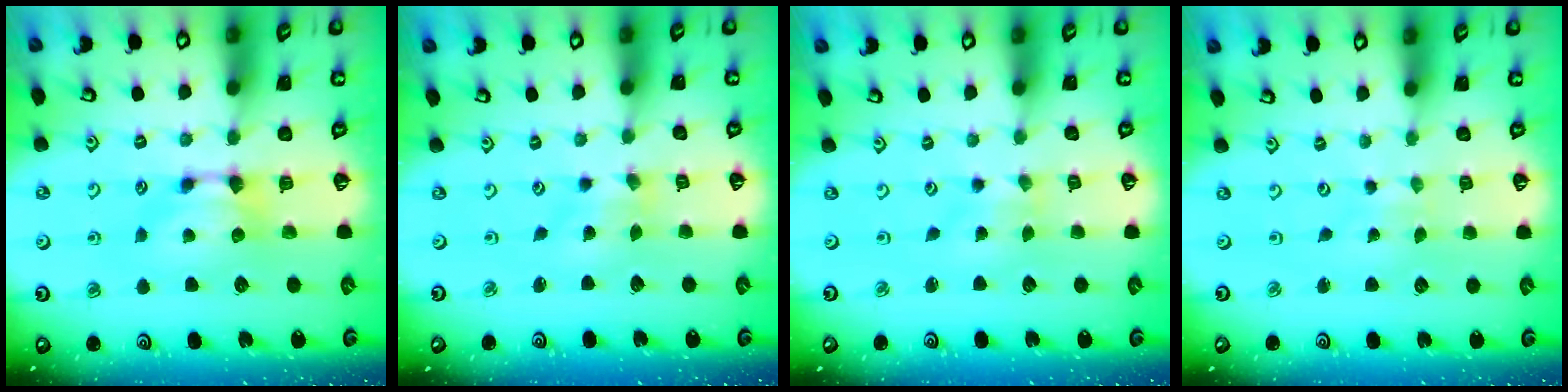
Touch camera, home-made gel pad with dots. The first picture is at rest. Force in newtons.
{"total": 2.6, "press": 2.4, "slide": 0.9}
{"total": 3.8, "press": 3.7, "slide": 0.8}
{"total": 5.5, "press": 5.5, "slide": 0.3}